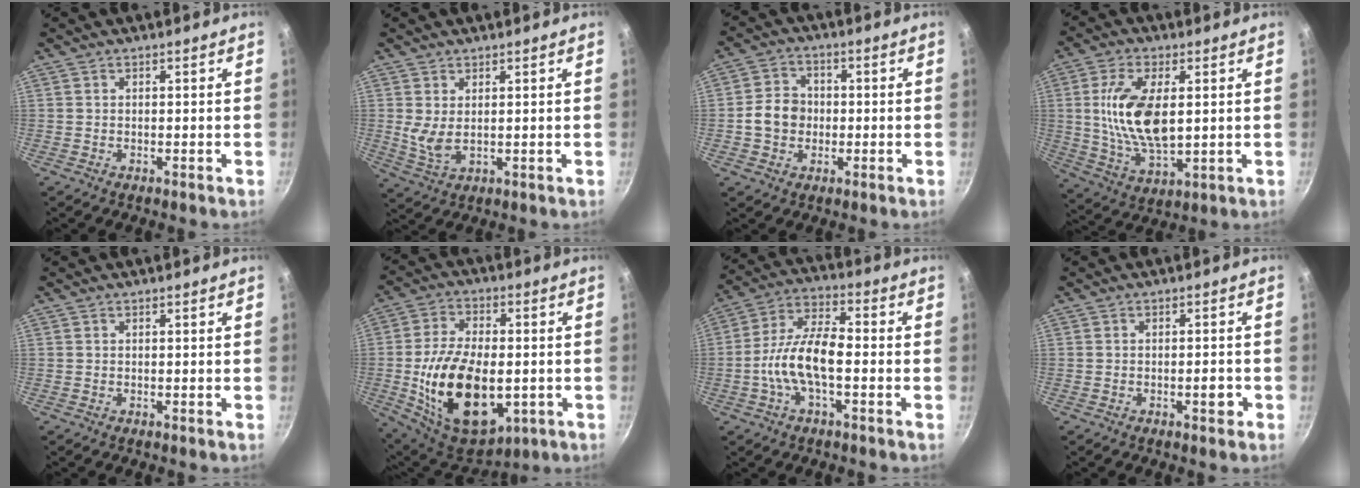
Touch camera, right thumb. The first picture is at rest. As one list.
[{"total": 4.6, "force": [1.2, 2.3, 3.8], "torque": [-0.070, -0.018, 0.032]}, {"total": 7.2, "force": [-0.7, 6.2, 3.5], "torque": [-0.033, 0.017, -0.023]}, {"total": 14.4, "force": [2.1, 7.1, 12.4], "torque": [-0.229, -0.009, 0.044]}, {"total": 0.0}, {"total": 22.2, "force": [-3.5, 12.9, 17.7], "torque": [-0.302, 0.005, -0.043]}, {"total": 11.6, "force": [-2.5, 4.9, 10.2], "torque": [-0.186, 0.037, -0.059]}, {"total": 2.6, "force": [-1.1, 1.1, 2.0], "torque": [-0.018, 0.011, -0.017]}]